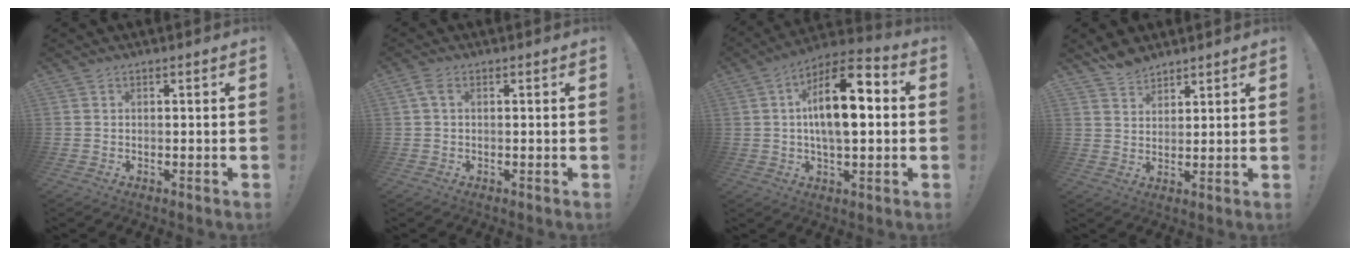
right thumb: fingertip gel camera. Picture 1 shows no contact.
{"total": 2.1, "force": [0.4, 1.1, 1.8], "torque": [-0.030, 0.002, 0.007]}
{"total": 15.8, "force": [2.0, 6.9, 14.1], "torque": [-0.219, 0.000, 0.025]}
{"total": 5.6, "force": [4.9, 2.5, 1.2], "torque": [-0.027, -0.022, 0.094]}